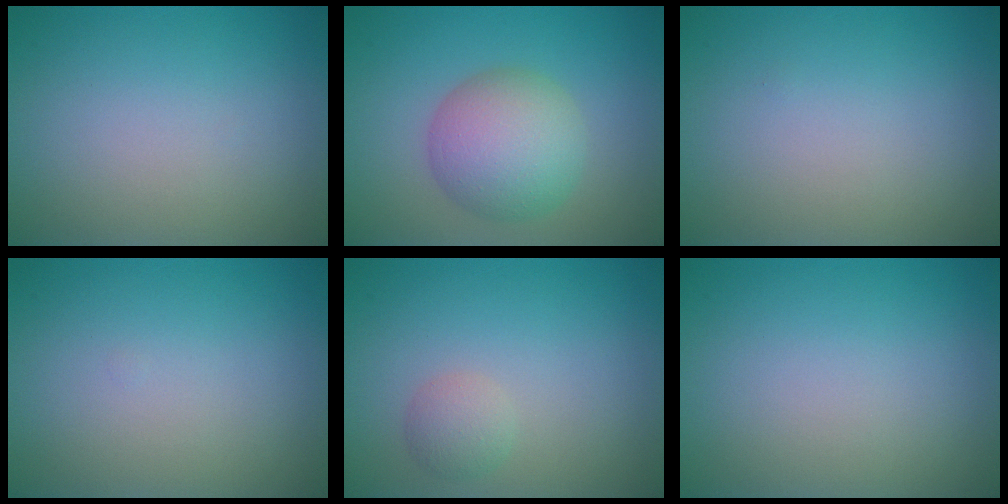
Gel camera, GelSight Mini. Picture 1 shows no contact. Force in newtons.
{"total": 6.1, "press": 6.1, "slide": 0.1}
{"total": 0.0}
{"total": 0.0}
{"total": 1.6, "press": 1.6, "slide": 0.0}
{"total": 0.0}